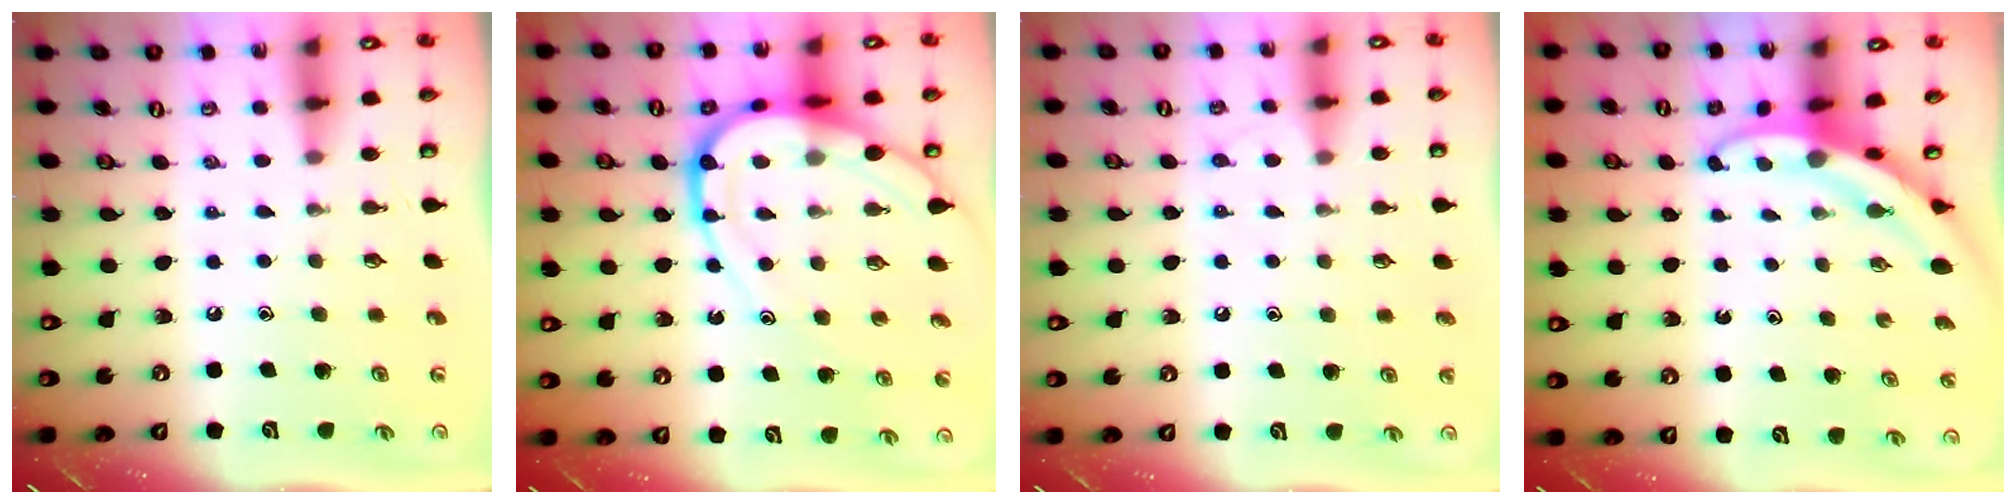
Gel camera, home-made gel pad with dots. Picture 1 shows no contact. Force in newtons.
{"total": 14.5, "press": 14.4, "slide": 1.6}
{"total": 6.3, "press": 6.2, "slide": 0.6}
{"total": 3.3, "press": 3.3, "slide": 0.3}